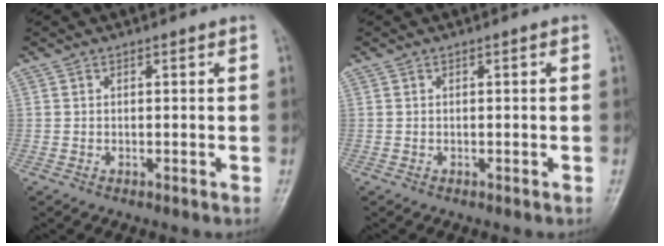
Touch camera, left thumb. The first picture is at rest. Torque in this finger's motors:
{"motor_torque": [0.00, 0.00, 0.00, 0.00, 0.00]}